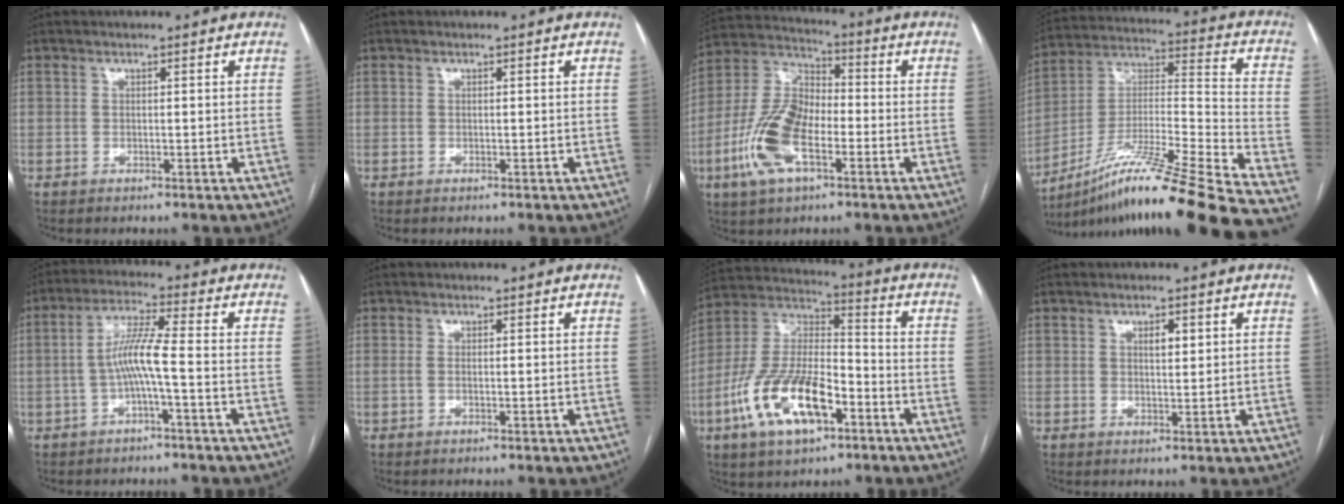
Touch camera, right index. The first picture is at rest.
{"total": 0.0}
{"total": 13.9, "force": [-4.8, 6.2, 11.4], "torque": [-0.261, 0.011, -0.093]}
{"total": 27.4, "force": [-21.7, -1.6, 16.7], "torque": [-0.234, -0.013, -0.369]}
{"total": 6.2, "force": [-1.5, -0.2, 6.0], "torque": [-0.118, 0.016, -0.029]}
{"total": 0.6, "force": [-0.2, 0.1, 0.5], "torque": [-0.010, 0.001, -0.004]}
{"total": 16.7, "force": [-7.3, 6.7, 13.5], "torque": [-0.285, 0.009, -0.129]}
{"total": 2.1, "force": [0.9, 0.8, 1.7], "torque": [-0.028, 0.000, 0.015]}